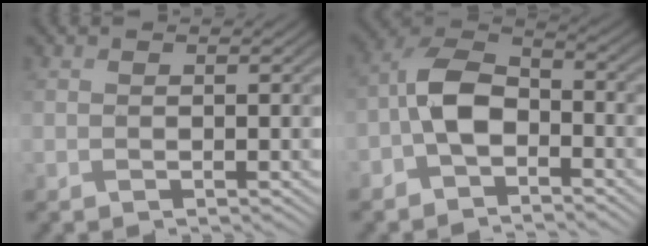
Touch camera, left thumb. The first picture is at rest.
{"total": 6.4, "force": [-2.7, 3.5, 4.6], "torque": [-0.091, 0.016, -0.069]}